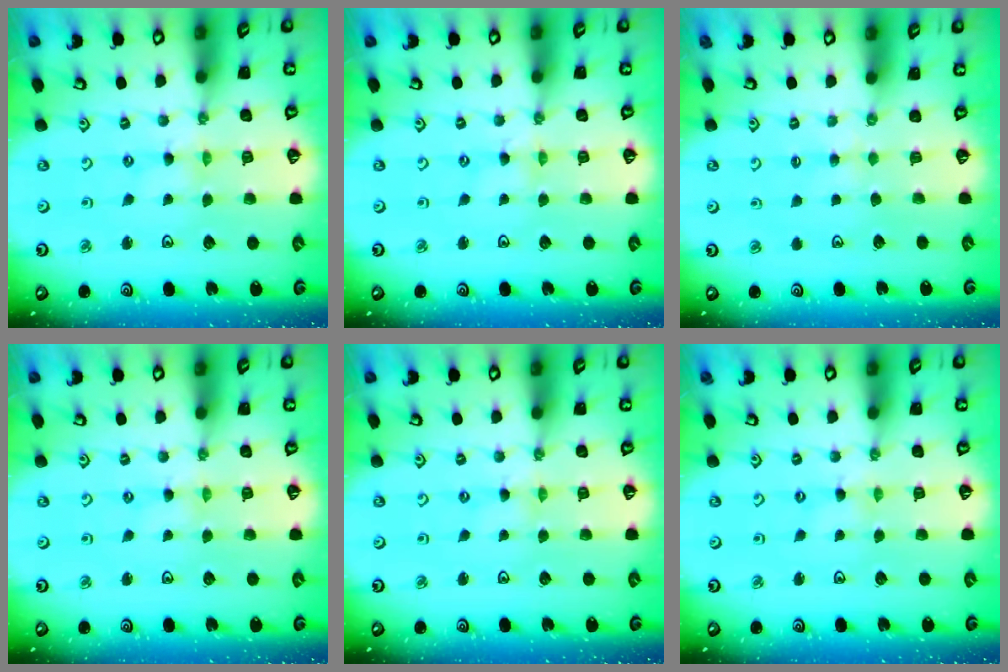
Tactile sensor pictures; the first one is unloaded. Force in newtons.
{"total": 0.0}
{"total": 2.7, "press": 2.7, "slide": 0.6}
{"total": 0.0}
{"total": 0.0}
{"total": 0.0}